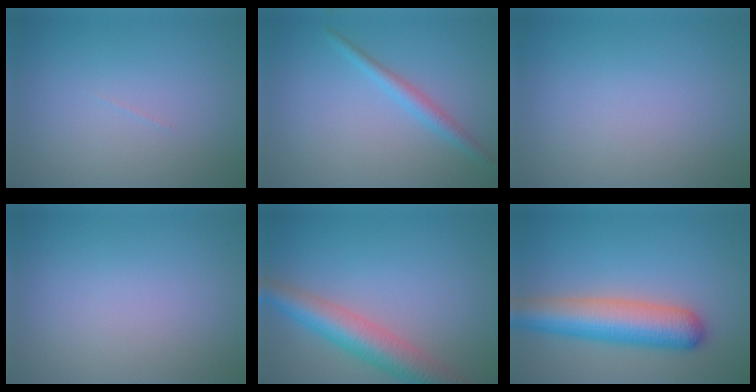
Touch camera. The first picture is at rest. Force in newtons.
{"total": 2.0, "press": 1.9, "slide": 0.1}
{"total": 0.0}
{"total": 0.0}
{"total": 6.2, "press": 6.2, "slide": 0.1}
{"total": 7.2, "press": 7.2, "slide": 0.3}